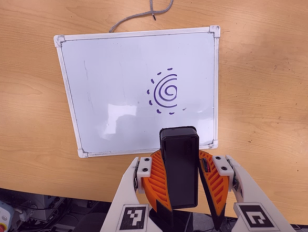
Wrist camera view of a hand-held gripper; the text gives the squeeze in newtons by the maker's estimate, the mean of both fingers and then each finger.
{"total": 10.8, "left": 10.9, "right": 10.7}